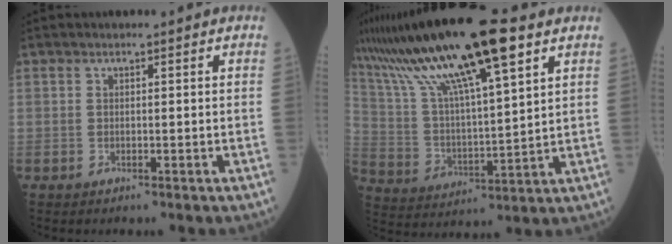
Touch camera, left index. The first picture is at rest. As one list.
[{"total": 20.4, "force": [13.2, 2.0, 15.5], "torque": [-0.296, 0.029, 0.241]}]